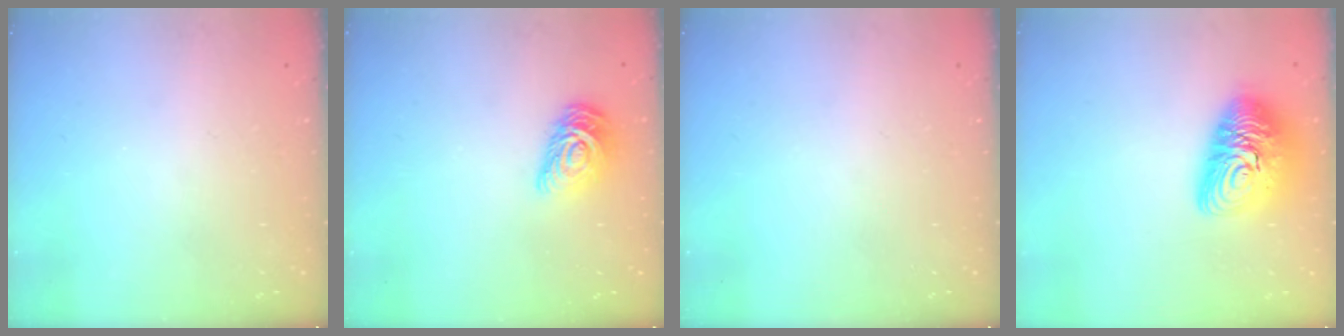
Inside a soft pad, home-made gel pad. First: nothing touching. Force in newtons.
{"total": 10.7, "press": 10.7, "slide": 0.6}
{"total": 0.0}
{"total": 15.2, "press": 15.1, "slide": 1.4}